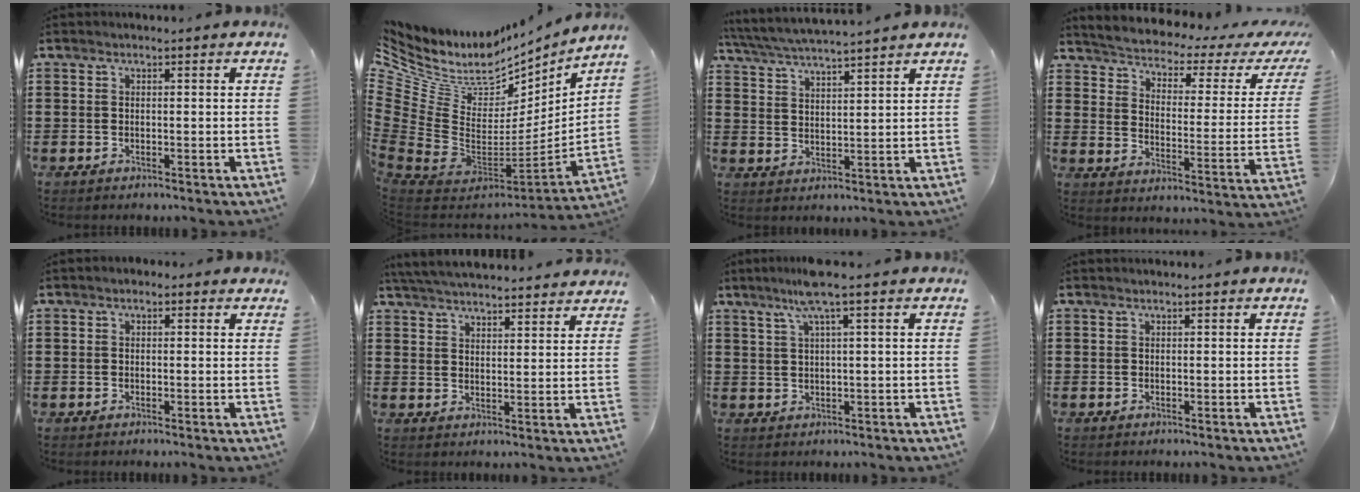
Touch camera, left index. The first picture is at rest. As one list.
[{"total": 8.8, "force": [5.6, 6.0, 3.1], "torque": [-0.120, -0.064, 0.099]}, {"total": 4.0, "force": [3.8, -0.5, 1.2], "torque": [-0.037, -0.023, 0.064]}, {"total": 2.0, "force": [1.6, -0.1, 1.1], "torque": [-0.039, -0.031, 0.016]}, {"total": 0.7, "force": [-0.2, 0.5, 0.5], "torque": [-0.009, 0.005, -0.006]}, {"total": 4.8, "force": [4.7, -0.2, 1.0], "torque": [-0.033, -0.023, 0.085]}, {"total": 5.0, "force": [2.4, -0.5, 4.4], "torque": [-0.089, 0.003, 0.039]}, {"total": 0.0}]